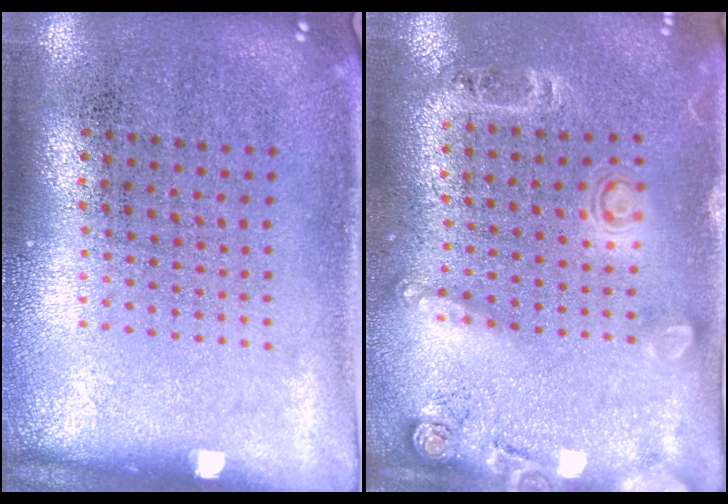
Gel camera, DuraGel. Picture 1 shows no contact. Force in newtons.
{"total": 1.6, "press": 1.2, "slide": 1.1}